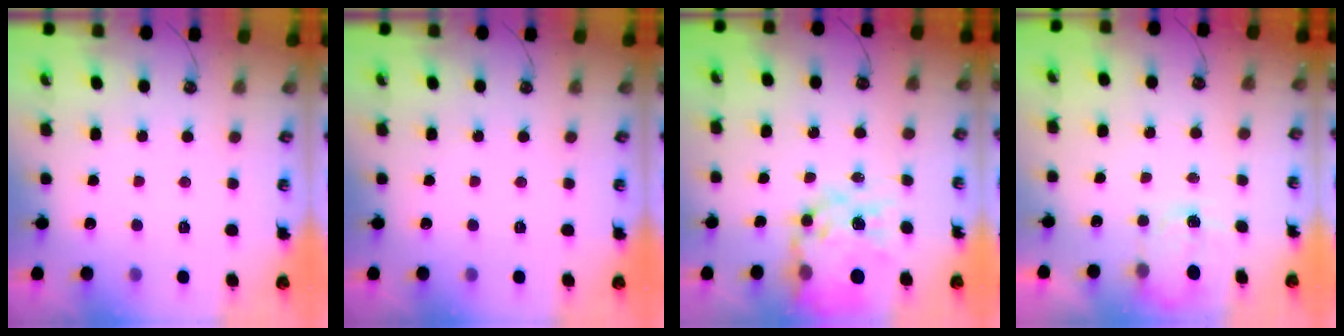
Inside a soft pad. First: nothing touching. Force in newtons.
{"total": 0.0}
{"total": 18.6, "press": 18.6, "slide": 1.8}
{"total": 2.4, "press": 2.4, "slide": 0.5}